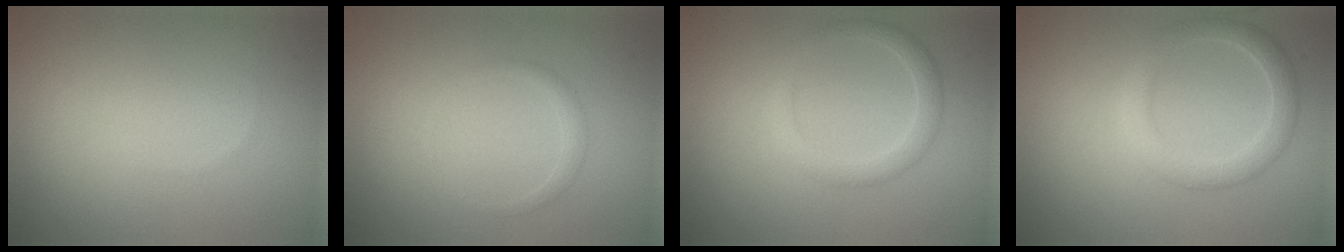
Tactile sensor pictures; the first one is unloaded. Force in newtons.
{"total": 0.9, "press": 0.9, "slide": 0.2}
{"total": 2.2, "press": 2.2, "slide": 0.1}
{"total": 3.0, "press": 3.0, "slide": 0.2}